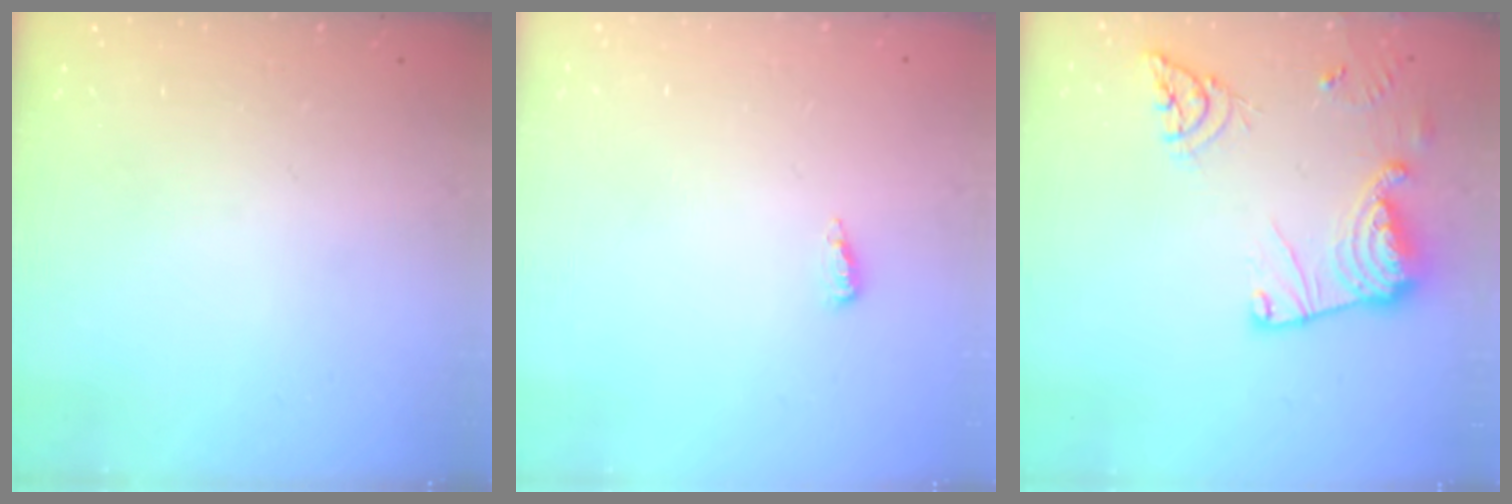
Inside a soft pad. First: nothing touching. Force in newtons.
{"total": 4.3, "press": 4.2, "slide": 0.9}
{"total": 17.7, "press": 17.6, "slide": 1.8}